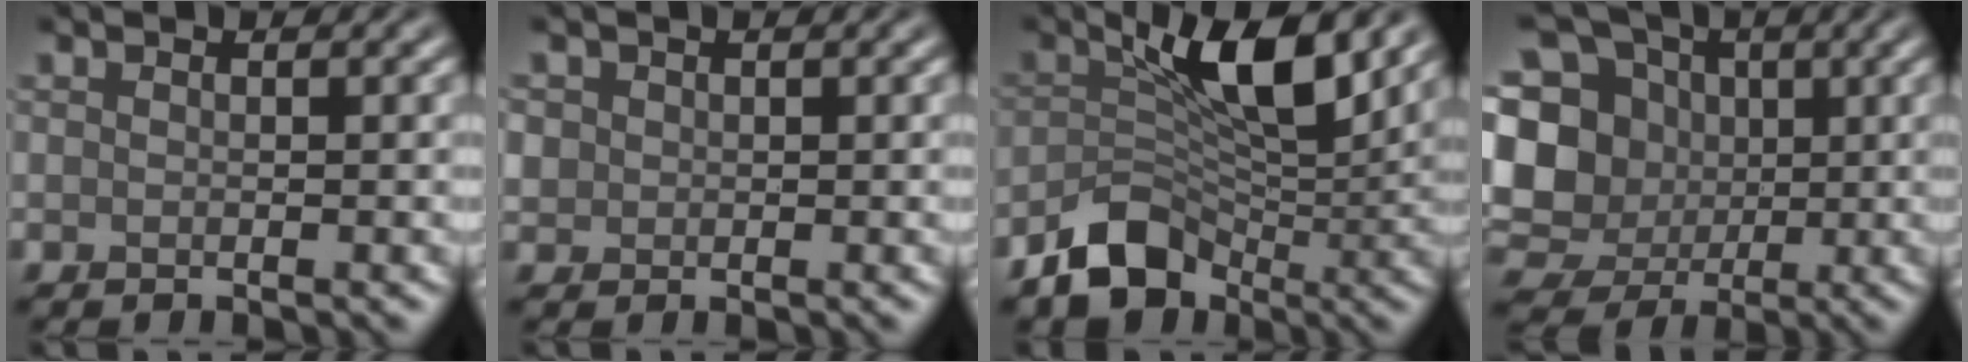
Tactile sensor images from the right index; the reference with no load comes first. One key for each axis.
{"total": 1.3, "fx": 0.2, "fy": 1.3, "fz": 0.2, "tx": 0.000, "ty": -0.003, "tz": 0.005}
{"total": 6.6, "fx": -1.4, "fy": 4.3, "fz": 4.9, "tx": -0.065, "ty": 0.004, "tz": -0.023}
{"total": 14.6, "fx": 1.1, "fy": 13.0, "fz": 6.6, "tx": -0.182, "ty": 0.036, "tz": -0.001}